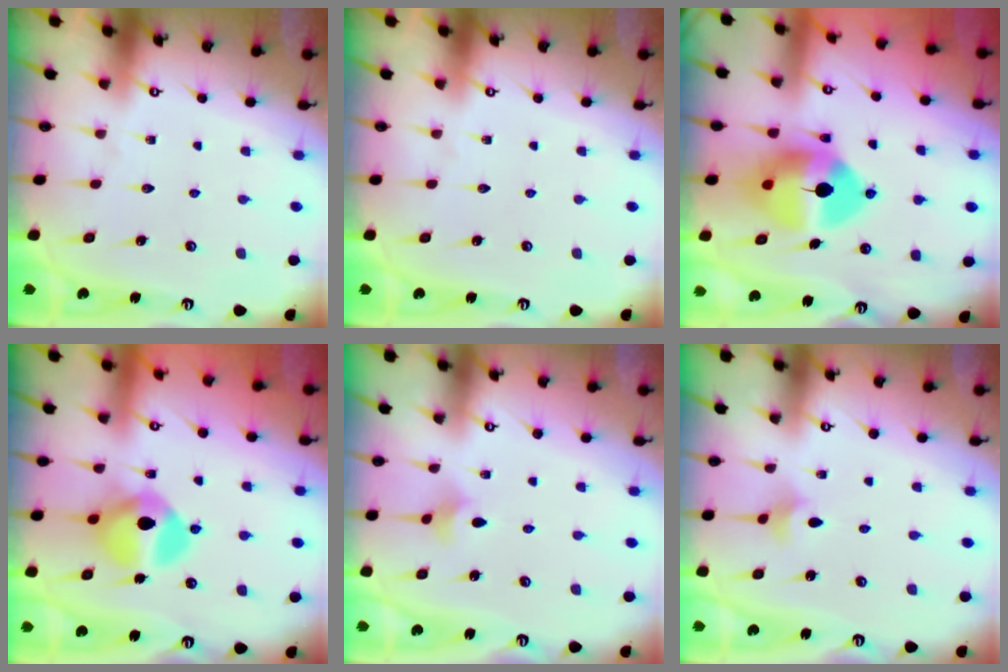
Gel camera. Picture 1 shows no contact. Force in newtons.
{"total": 0.0}
{"total": 13.7, "press": 13.5, "slide": 2.3}
{"total": 12.7, "press": 12.7, "slide": 0.5}
{"total": 2.0, "press": 2.0, "slide": 0.4}
{"total": 2.5, "press": 2.4, "slide": 0.6}